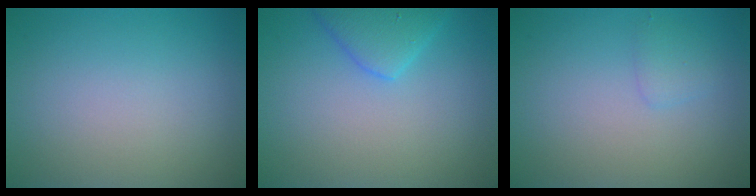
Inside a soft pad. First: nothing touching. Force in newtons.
{"total": 3.1, "press": 3.0, "slide": 0.3}
{"total": 1.1, "press": 1.1, "slide": 0.1}